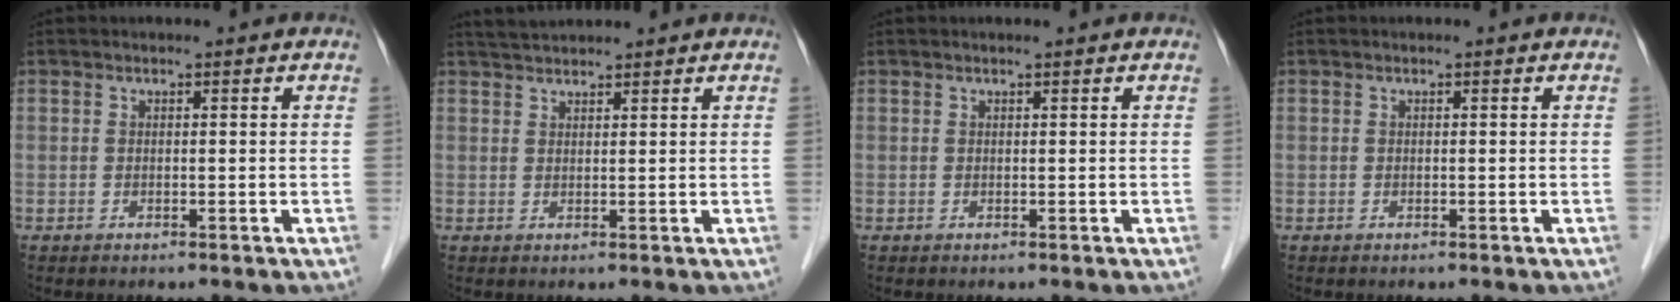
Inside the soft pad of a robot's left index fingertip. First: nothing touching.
{"total": 3.1, "force": [3.0, 0.1, 0.7], "torque": [-0.016, 0.025, 0.058]}
{"total": 0.6, "force": [0.4, -0.1, 0.3], "torque": [-0.008, 0.003, 0.010]}
{"total": 0.0}